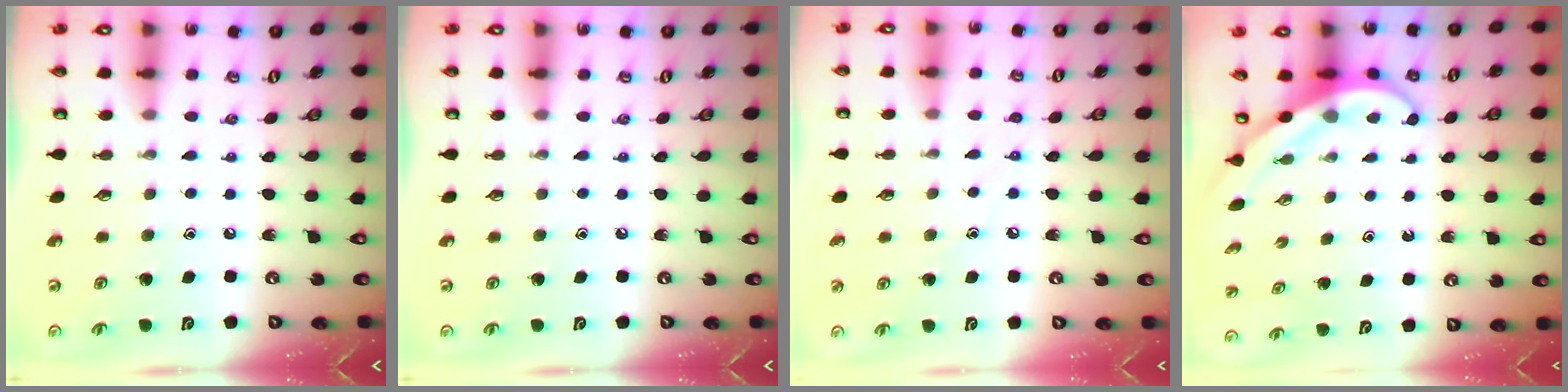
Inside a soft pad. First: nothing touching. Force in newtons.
{"total": 0.0}
{"total": 4.2, "press": 4.2, "slide": 0.2}
{"total": 3.5, "press": 3.5, "slide": 0.1}